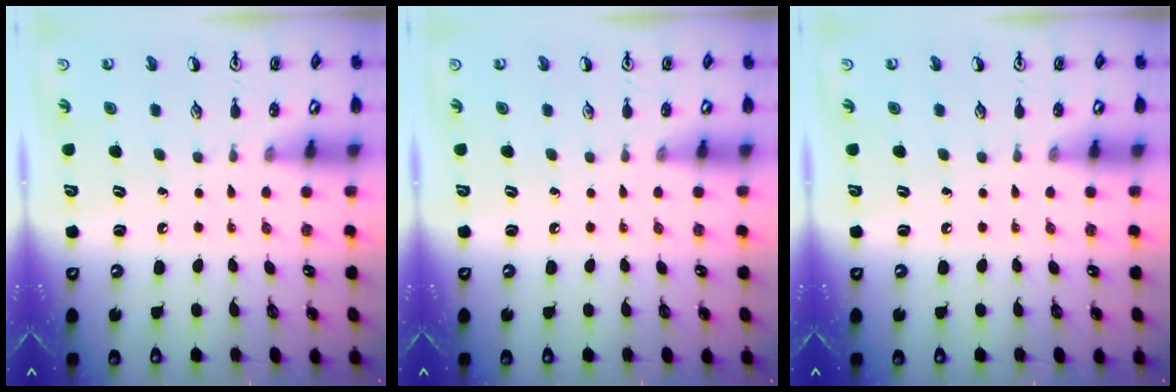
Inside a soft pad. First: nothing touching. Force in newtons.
{"total": 0.0}
{"total": 0.0}